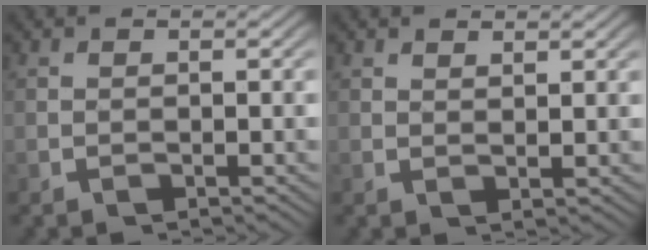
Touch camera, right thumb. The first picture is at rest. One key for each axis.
{"total": 1.4, "fx": 1.4, "fy": 0.0, "fz": 0.2, "tx": -0.003, "ty": -0.004, "tz": 0.032}